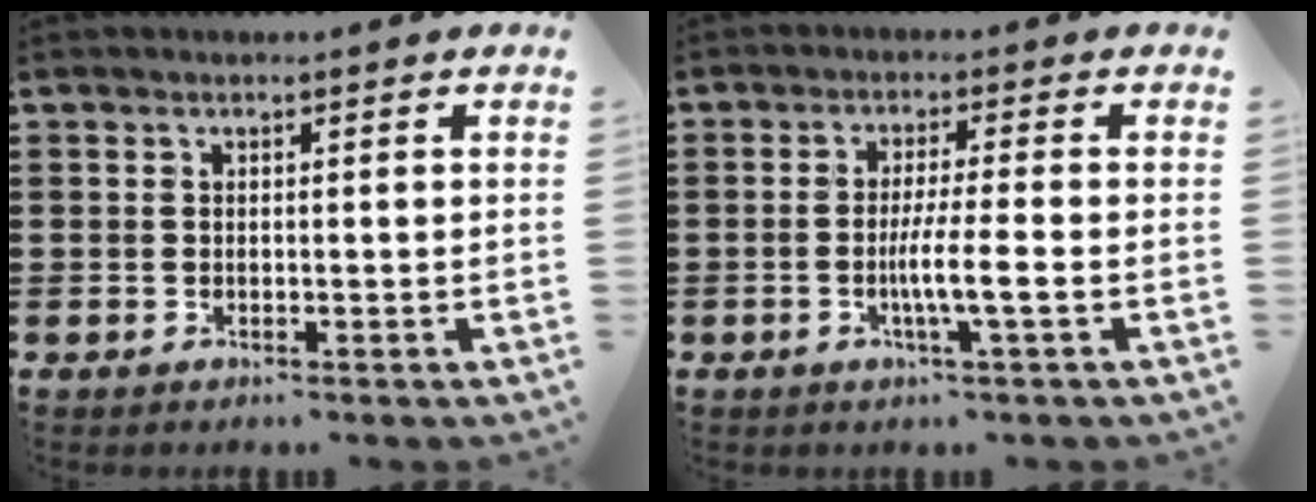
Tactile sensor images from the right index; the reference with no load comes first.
{"total": 5.4, "force": [-1.4, -0.1, 5.2], "torque": [-0.097, -0.012, -0.028]}